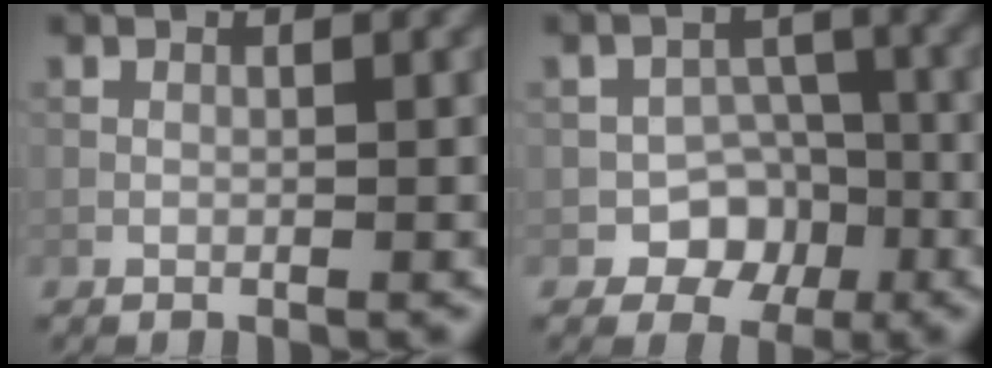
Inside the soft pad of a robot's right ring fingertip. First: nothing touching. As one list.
[{"total": 4.9, "force": [-2.1, 4.0, 1.8], "torque": [-0.005, 0.011, -0.039]}]